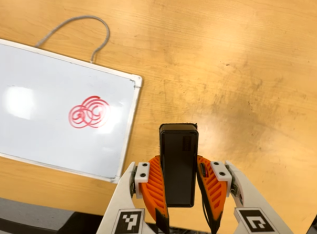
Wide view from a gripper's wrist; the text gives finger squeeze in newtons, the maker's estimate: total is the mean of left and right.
{"total": 6.3, "left": 4.7, "right": 7.9}